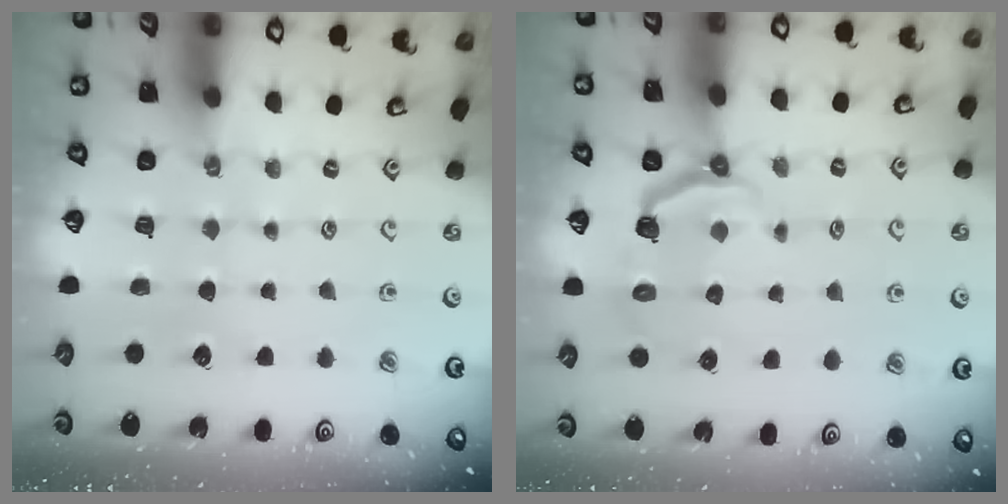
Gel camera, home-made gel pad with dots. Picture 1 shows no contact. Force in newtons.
{"total": 4.1, "press": 2.5, "slide": 3.2}